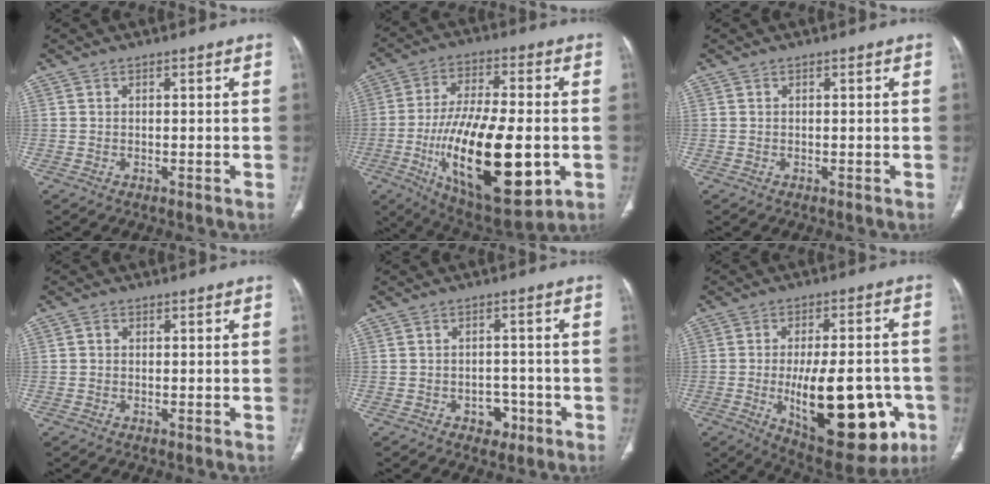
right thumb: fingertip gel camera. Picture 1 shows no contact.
{"total": 25.8, "force": [-5.6, 10.5, 22.9], "torque": [-0.412, -0.010, -0.075]}
{"total": 0.0}
{"total": 1.0, "force": [0.1, 0.9, 0.4], "torque": [-0.004, 0.002, 0.000]}
{"total": 3.9, "force": [-1.9, 2.9, 1.7], "torque": [-0.002, 0.016, -0.021]}
{"total": 23.1, "force": [-6.2, 10.1, 19.8], "torque": [-0.257, 0.008, -0.065]}